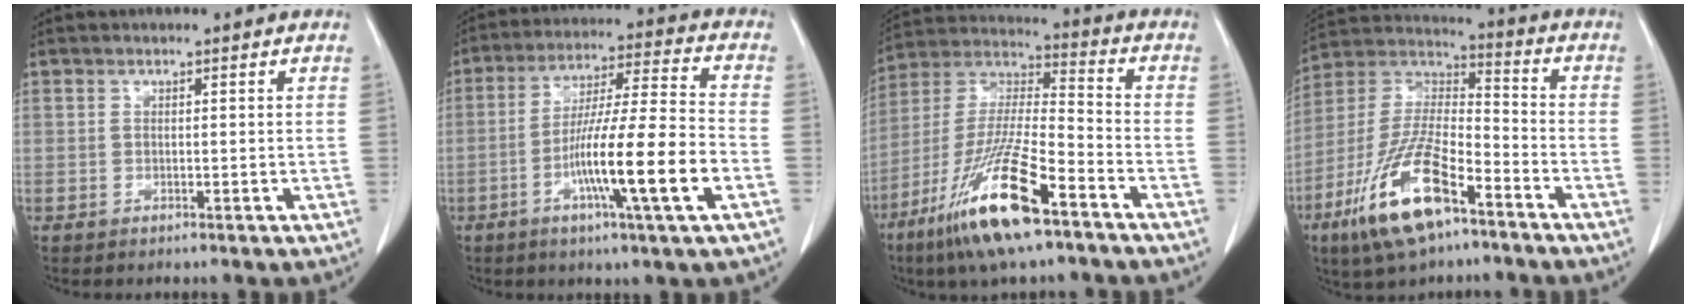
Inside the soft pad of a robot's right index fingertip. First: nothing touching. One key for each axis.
{"total": 15.1, "fx": -5.1, "fy": -0.3, "fz": 14.2, "tx": -0.252, "ty": -0.006, "tz": -0.090}
{"total": 17.8, "fx": -10.2, "fy": 2.2, "fz": 14.5, "tx": -0.315, "ty": -0.043, "tz": -0.190}
{"total": 16.6, "fx": -9.2, "fy": 4.8, "fz": 13.0, "tx": -0.268, "ty": -0.014, "tz": -0.167}